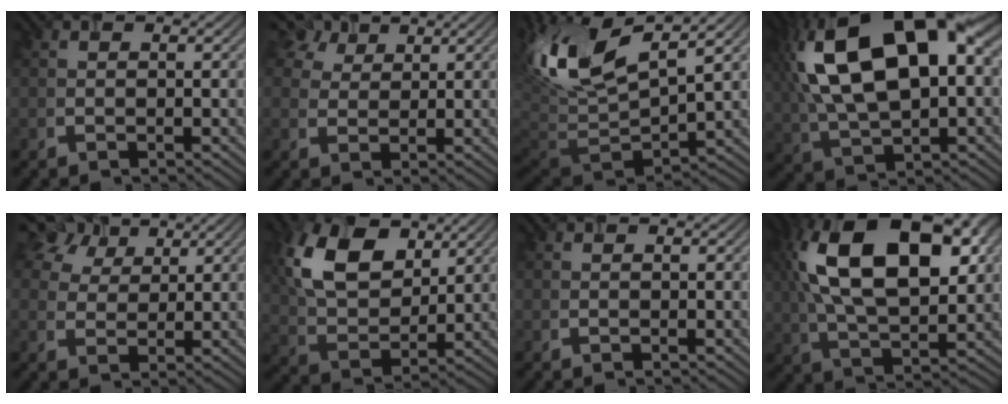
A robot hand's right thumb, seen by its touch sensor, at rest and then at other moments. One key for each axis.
{"total": 4.8, "fx": 3.4, "fy": 2.8, "fz": 1.9, "tx": -0.048, "ty": 0.017, "tz": 0.067}
{"total": 13.9, "fx": 4.9, "fy": 6.6, "fz": 11.2, "tx": -0.261, "ty": 0.019, "tz": 0.087}
{"total": 19.0, "fx": 4.5, "fy": 10.3, "fz": 15.4, "tx": -0.306, "ty": 0.010, "tz": 0.086}
{"total": 8.0, "fx": 5.6, "fy": 4.3, "fz": 3.6, "tx": -0.095, "ty": 0.024, "tz": 0.106}
{"total": 12.1, "fx": 5.0, "fy": 7.5, "fz": 8.1, "tx": -0.190, "ty": 0.023, "tz": 0.100}
{"total": 0.0}
{"total": 19.8, "fx": 5.6, "fy": 10.6, "fz": 15.7, "tx": -0.304, "ty": 0.024, "tz": 0.090}